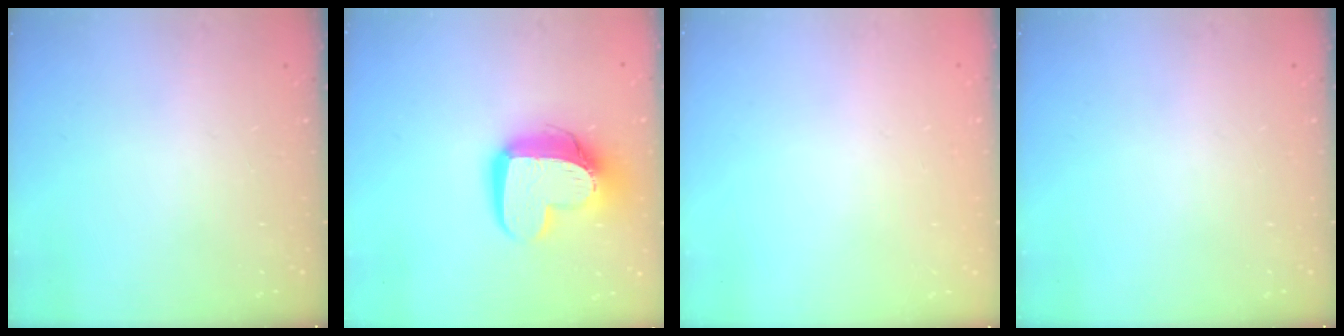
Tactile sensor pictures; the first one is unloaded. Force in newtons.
{"total": 14.9, "press": 14.8, "slide": 1.4}
{"total": 0.0}
{"total": 0.0}